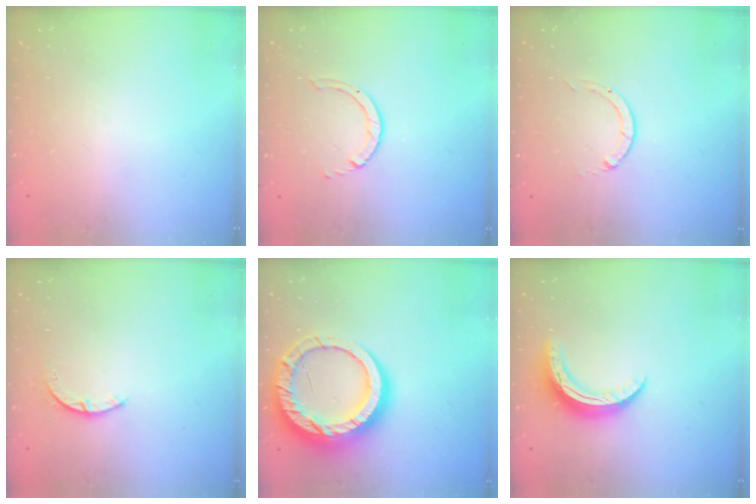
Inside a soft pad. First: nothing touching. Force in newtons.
{"total": 1.7, "press": 1.7, "slide": 0.1}
{"total": 0.0}
{"total": 2.4, "press": 2.4, "slide": 0.3}
{"total": 20.2, "press": 20.1, "slide": 2.0}
{"total": 10.4, "press": 10.3, "slide": 0.5}